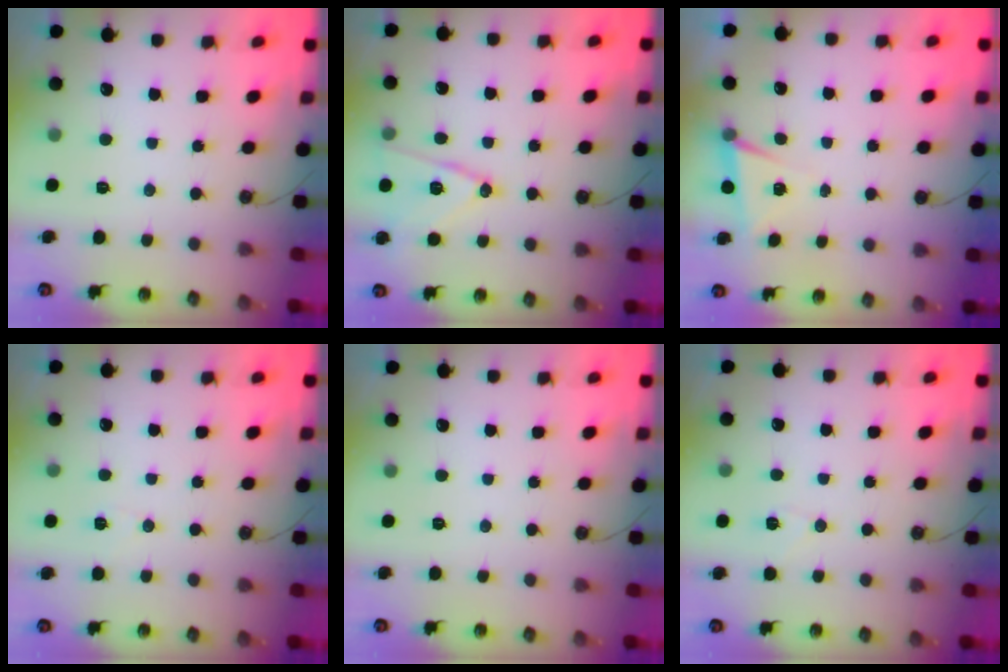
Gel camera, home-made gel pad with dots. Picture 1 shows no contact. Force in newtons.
{"total": 13.0, "press": 12.7, "slide": 2.8}
{"total": 4.2, "press": 3.0, "slide": 3.0}
{"total": 3.9, "press": 3.1, "slide": 2.3}
{"total": 0.0}
{"total": 6.0, "press": 6.0, "slide": 1.0}